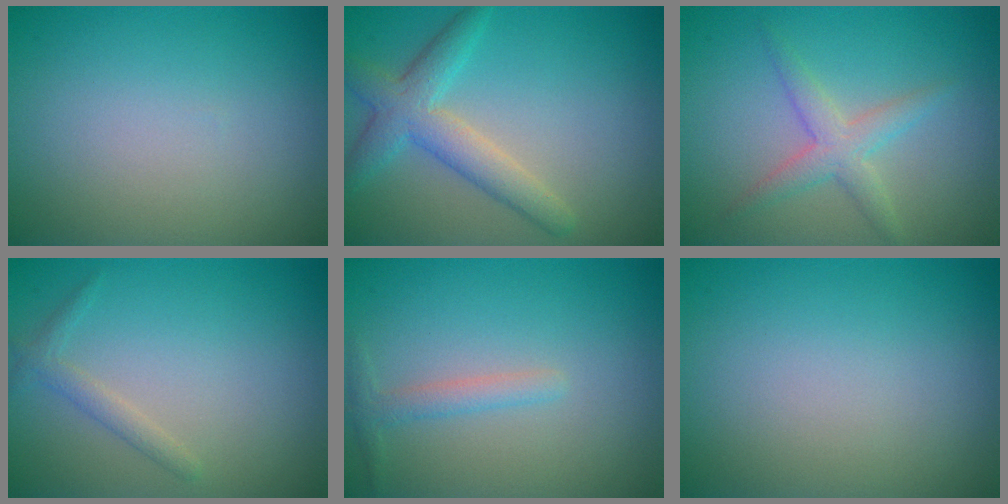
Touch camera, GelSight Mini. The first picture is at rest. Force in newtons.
{"total": 4.1, "press": 4.1, "slide": 0.1}
{"total": 2.6, "press": 2.6, "slide": 0.2}
{"total": 1.3, "press": 1.3, "slide": 0.1}
{"total": 1.5, "press": 1.5, "slide": 0.0}
{"total": 0.0}